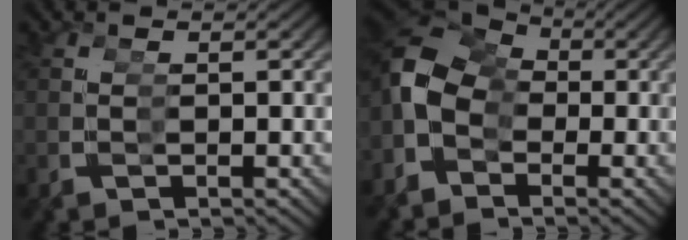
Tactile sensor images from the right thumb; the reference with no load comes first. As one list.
[{"total": 11.7, "force": [-0.2, 9.4, 7.0], "torque": [-0.123, -0.010, -0.013]}]